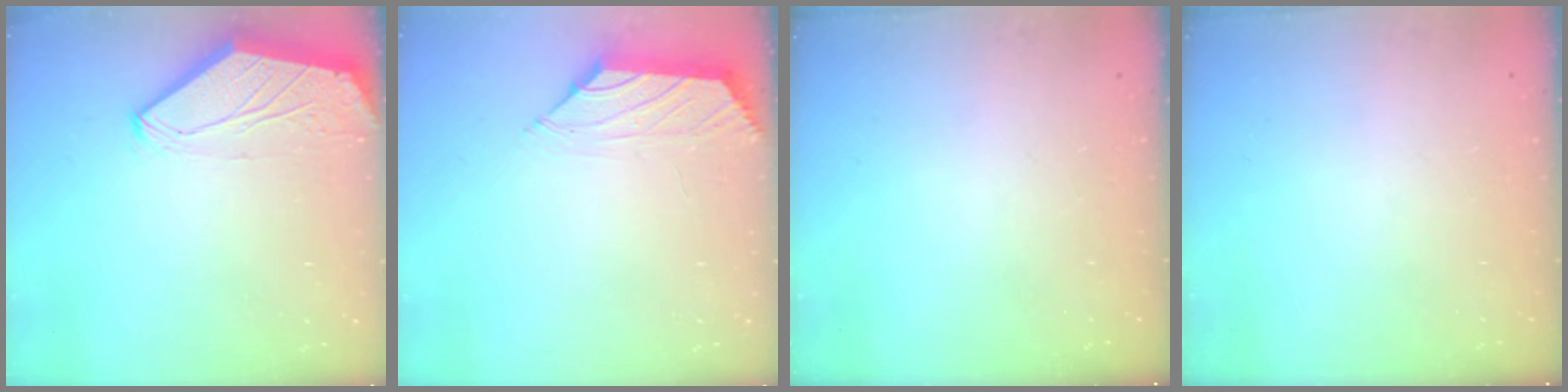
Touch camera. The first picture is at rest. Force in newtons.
{"total": 0.9, "press": 0.7, "slide": 0.4}
{"total": 0.0}
{"total": 0.0}